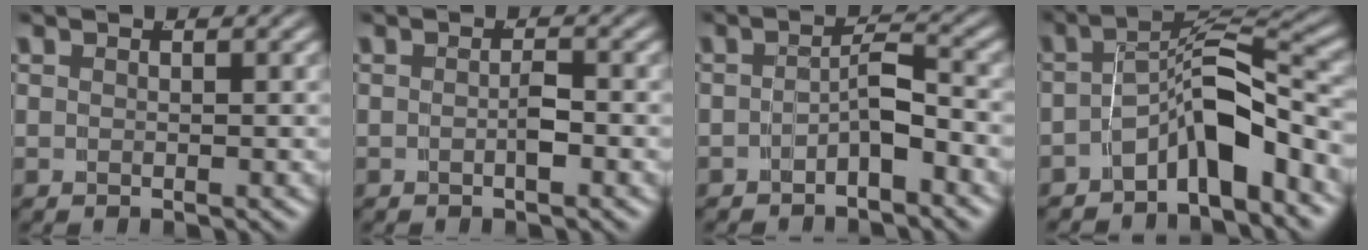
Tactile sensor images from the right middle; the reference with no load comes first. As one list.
[{"total": 1.1, "force": [-0.6, 0.0, 0.9], "torque": [-0.012, -0.004, -0.007]}, {"total": 2.6, "force": [-1.8, 0.7, 1.7], "torque": [-0.024, -0.010, -0.026]}, {"total": 6.4, "force": [-3.9, 2.2, 4.5], "torque": [-0.063, -0.005, -0.057]}]